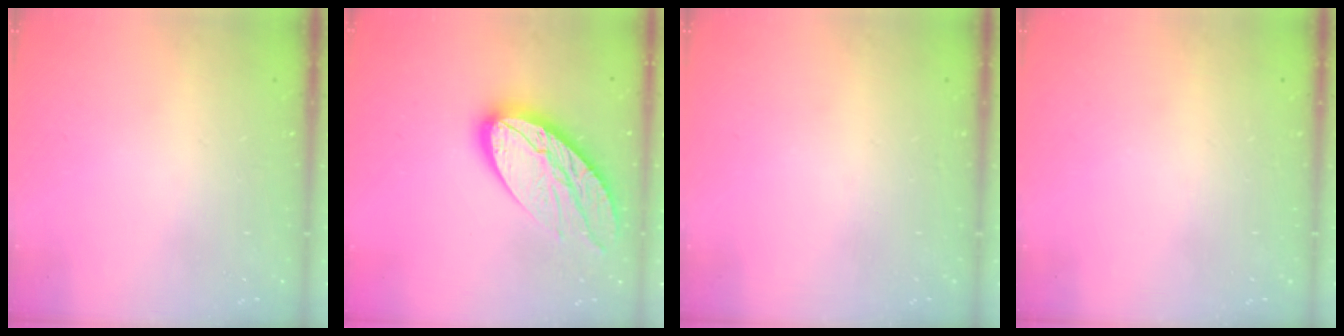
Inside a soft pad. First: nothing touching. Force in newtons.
{"total": 16.4, "press": 16.3, "slide": 1.1}
{"total": 0.0}
{"total": 0.0}